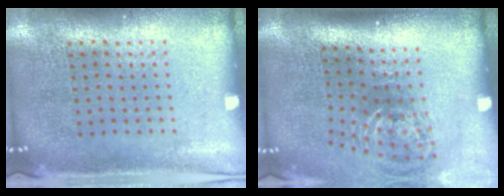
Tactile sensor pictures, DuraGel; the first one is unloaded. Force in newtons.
{"total": 1.8, "press": 1.3, "slide": 1.3}